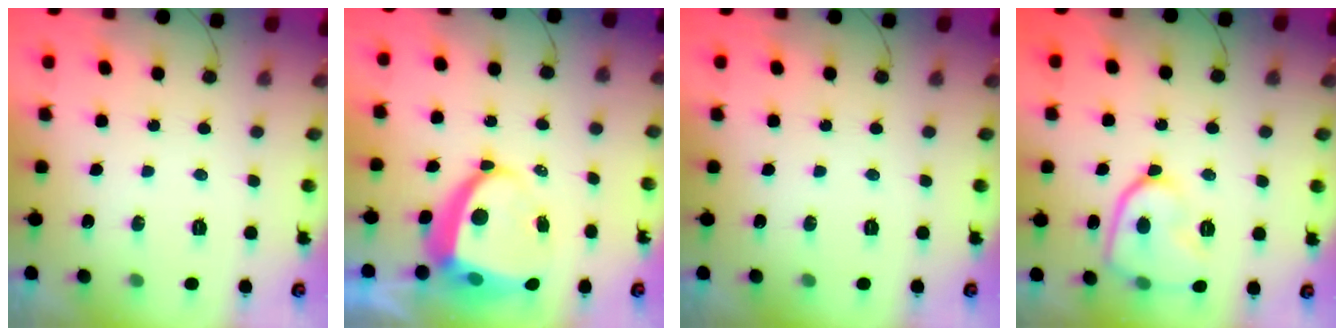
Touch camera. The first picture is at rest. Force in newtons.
{"total": 8.6, "press": 8.5, "slide": 1.0}
{"total": 0.0}
{"total": 11.3, "press": 11.3, "slide": 1.2}